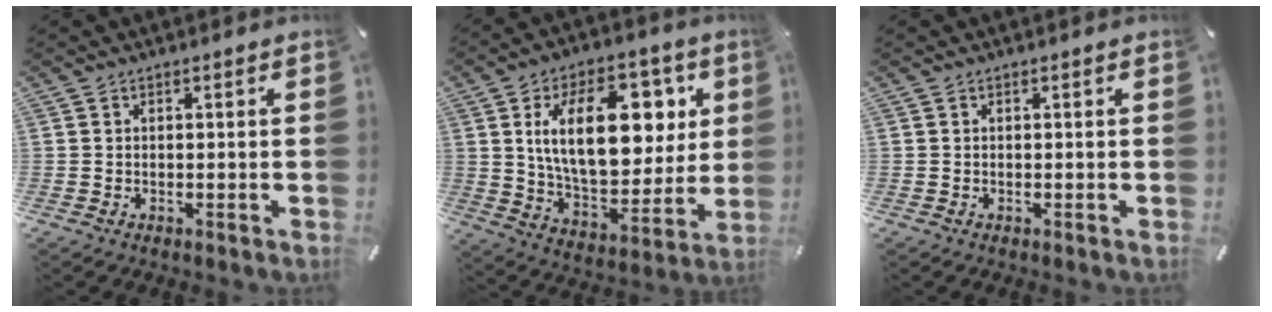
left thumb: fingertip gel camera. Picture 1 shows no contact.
{"total": 22.0, "force": [6.6, 12.7, 16.7], "torque": [-0.267, -0.005, 0.111]}
{"total": 0.0}